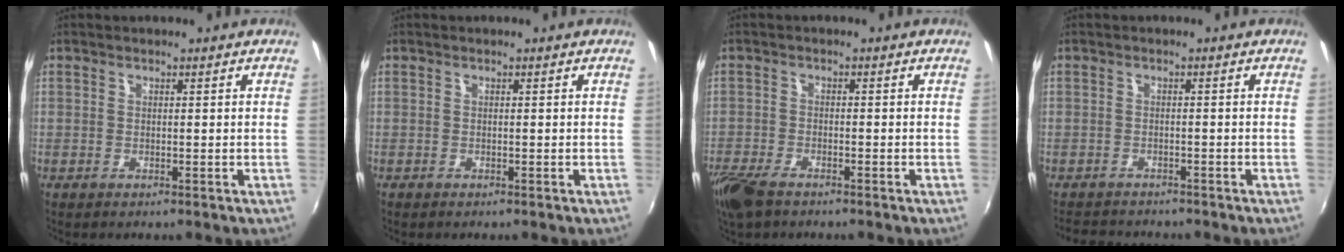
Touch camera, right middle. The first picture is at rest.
{"total": 0.0}
{"total": 7.2, "force": [-5.4, 2.5, 4.0], "torque": [-0.109, -0.026, -0.108]}
{"total": 5.0, "force": [-4.6, 1.9, 0.9], "torque": [-0.033, 0.002, -0.075]}